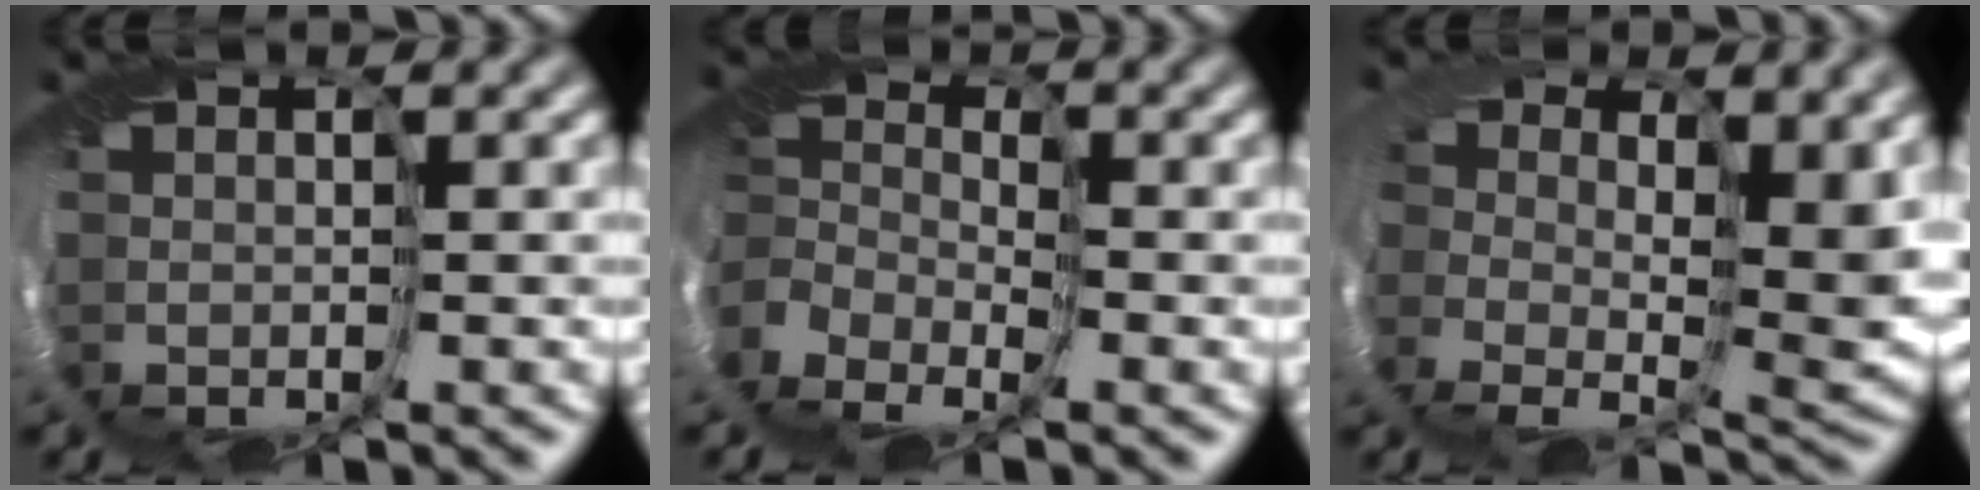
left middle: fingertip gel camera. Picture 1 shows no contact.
{"total": 5.7, "force": [-4.8, 2.9, 0.7], "torque": [0.019, -0.024, -0.099]}
{"total": 5.5, "force": [1.2, 3.3, 4.3], "torque": [-0.060, -0.040, 0.024]}